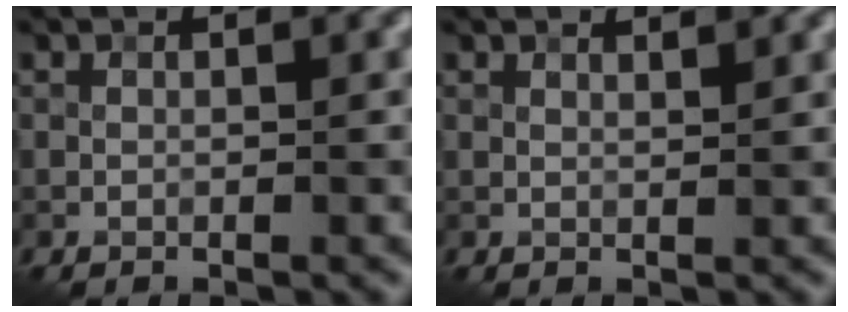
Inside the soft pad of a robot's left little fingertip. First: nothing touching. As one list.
[{"total": 1.5, "force": [1.4, 0.1, 0.6], "torque": [-0.014, 0.001, 0.013]}]